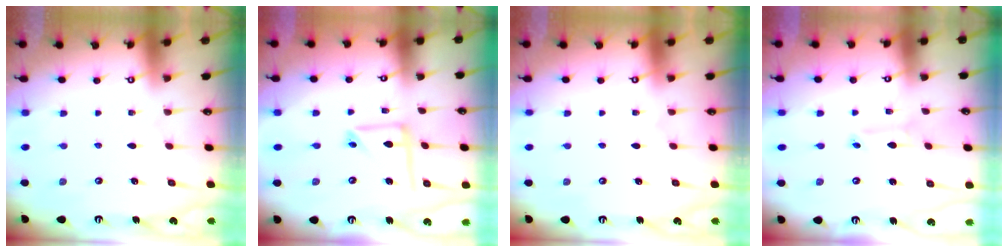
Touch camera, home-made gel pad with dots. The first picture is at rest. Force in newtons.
{"total": 8.8, "press": 8.8, "slide": 0.4}
{"total": 0.0}
{"total": 3.4, "press": 3.4, "slide": 0.3}